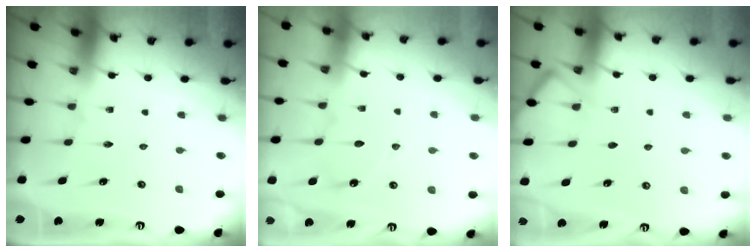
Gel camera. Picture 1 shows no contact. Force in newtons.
{"total": 7.0, "press": 7.0, "slide": 0.7}
{"total": 6.1, "press": 6.1, "slide": 0.4}